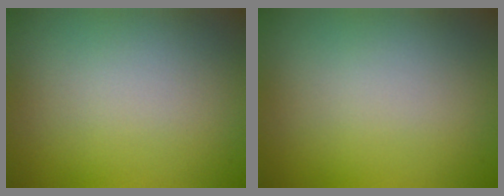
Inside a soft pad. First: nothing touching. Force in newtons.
{"total": 0.0}